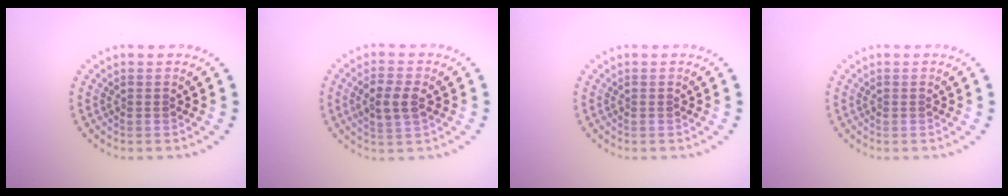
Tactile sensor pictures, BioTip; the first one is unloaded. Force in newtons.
{"total": 2.8, "press": 2.8, "slide": 0.6}
{"total": 0.0}
{"total": 0.0}